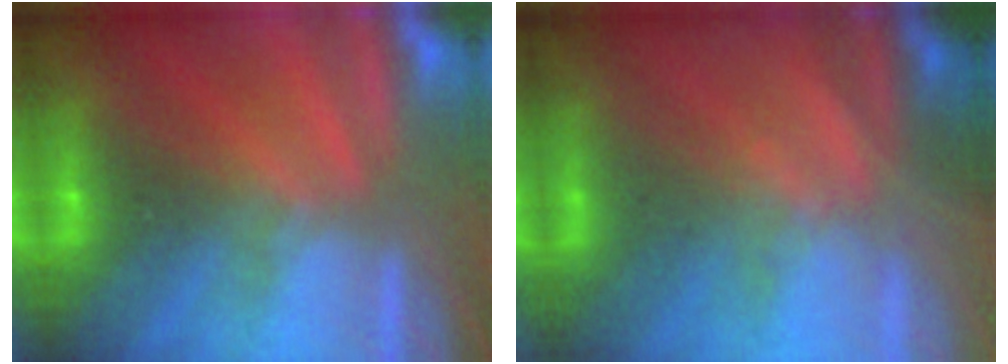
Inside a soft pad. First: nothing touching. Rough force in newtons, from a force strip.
{"total": 1.4}